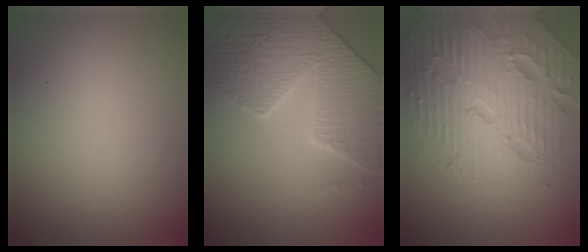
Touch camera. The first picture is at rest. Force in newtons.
{"total": 8.0, "press": 6.3, "slide": 5.0}
{"total": 7.4, "press": 7.2, "slide": 1.7}